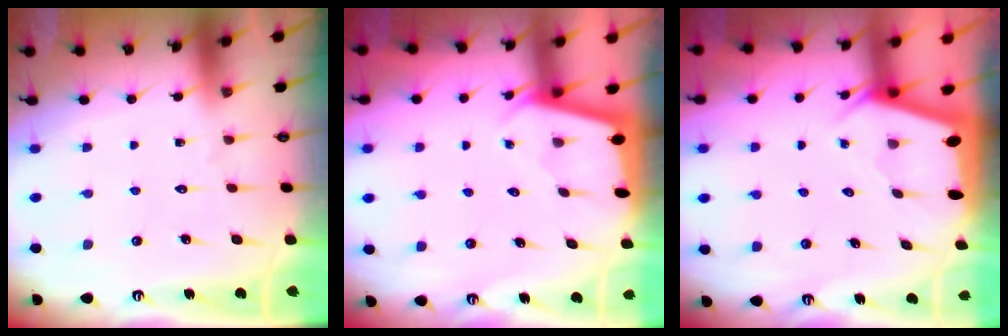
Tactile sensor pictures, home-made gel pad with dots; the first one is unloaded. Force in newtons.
{"total": 2.1, "press": 2.1, "slide": 0.1}
{"total": 2.2, "press": 2.2, "slide": 0.3}